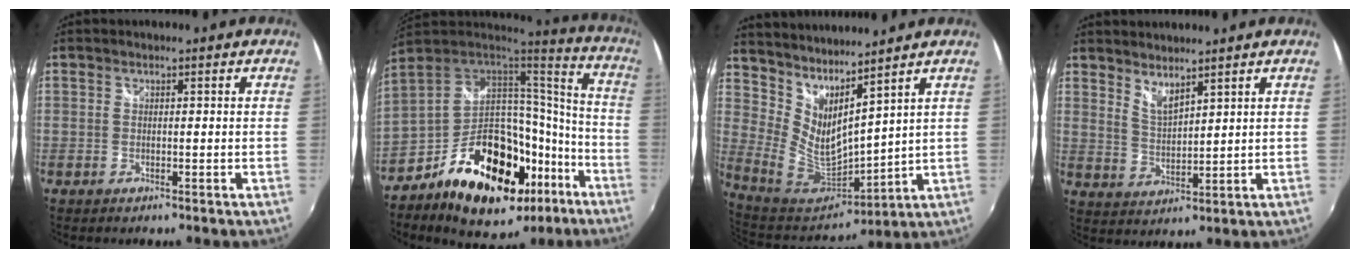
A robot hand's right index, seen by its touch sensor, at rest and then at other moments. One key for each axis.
{"total": 27.7, "fx": -13.1, "fy": 15.6, "fz": 18.7, "tx": -0.323, "ty": 0.031, "tz": -0.186}
{"total": 11.9, "fx": 8.6, "fy": 3.4, "fz": 7.5, "tx": -0.137, "ty": -0.022, "tz": 0.177}
{"total": 4.6, "fx": 4.0, "fy": 0.9, "fz": 2.1, "tx": -0.035, "ty": -0.007, "tz": 0.073}